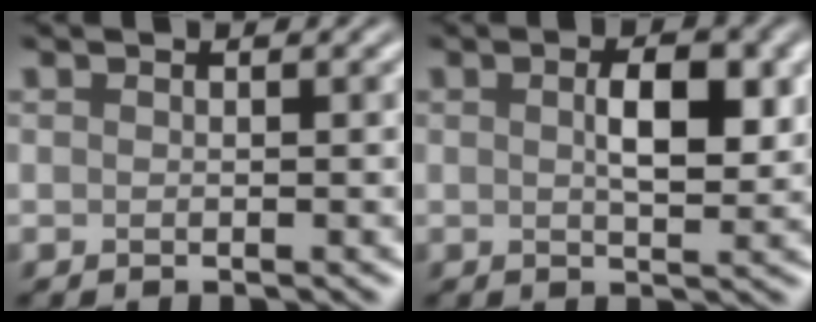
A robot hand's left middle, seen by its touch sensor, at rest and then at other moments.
{"total": 4.0, "force": [0.8, 1.6, 3.6], "torque": [-0.066, 0.001, 0.015]}